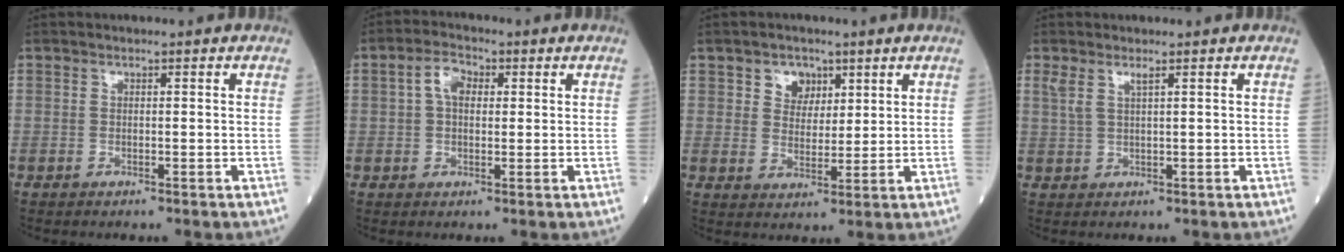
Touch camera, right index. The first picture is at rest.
{"total": 4.2, "force": [1.0, 2.5, 3.3], "torque": [-0.066, 0.016, 0.017]}
{"total": 4.4, "force": [2.3, 3.4, 1.7], "torque": [-0.025, 0.007, 0.041]}
{"total": 2.3, "force": [1.4, 0.2, 1.8], "torque": [-0.049, 0.010, 0.035]}